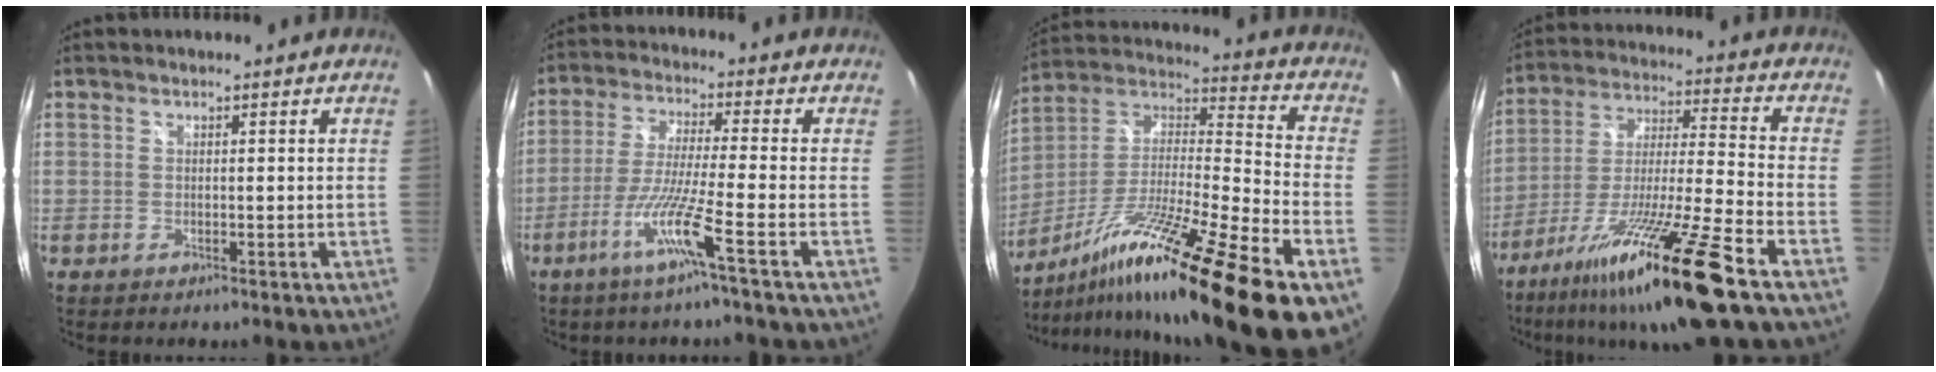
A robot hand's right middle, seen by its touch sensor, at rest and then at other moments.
{"total": 9.0, "force": [-4.5, -1.6, 7.6], "torque": [-0.164, -0.010, -0.089]}
{"total": 29.1, "force": [-15.1, 2.0, 24.9], "torque": [-0.378, -0.054, -0.256]}
{"total": 19.6, "force": [-13.1, -0.9, 14.6], "torque": [-0.279, -0.031, -0.230]}